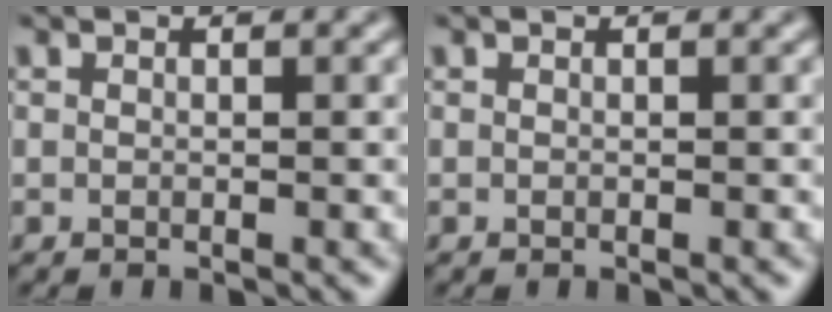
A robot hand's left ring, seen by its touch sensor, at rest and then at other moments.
{"total": 0.0}